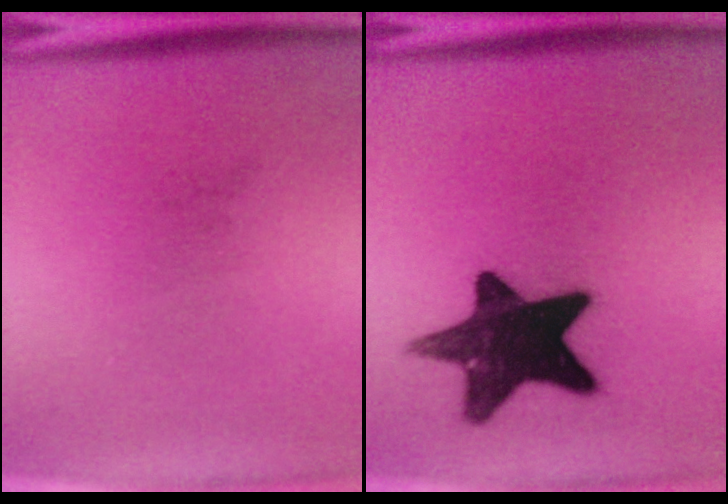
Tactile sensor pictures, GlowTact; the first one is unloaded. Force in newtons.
{"total": 15.2}